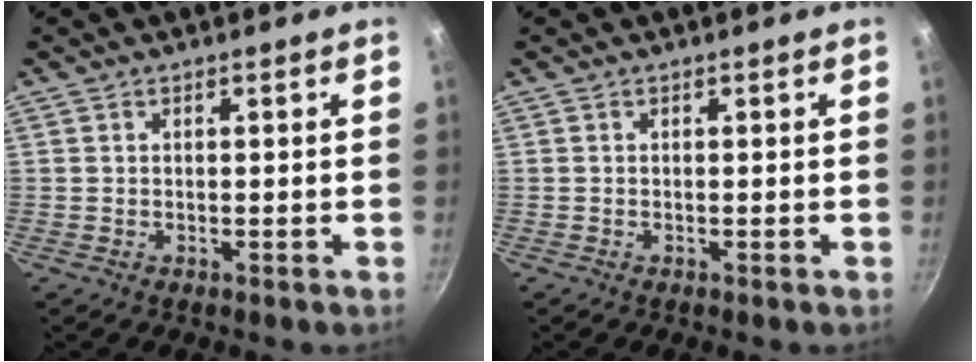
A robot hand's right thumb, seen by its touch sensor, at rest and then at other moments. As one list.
[{"total": 0.0}]